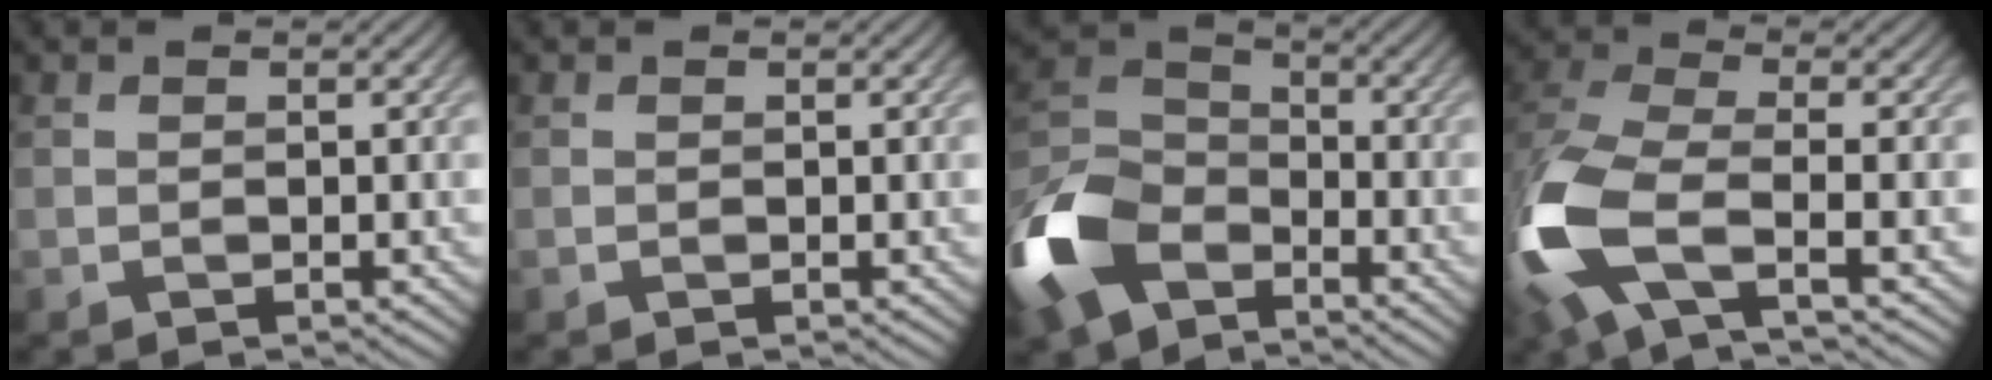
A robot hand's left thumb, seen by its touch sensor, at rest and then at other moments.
{"total": 0.0}
{"total": 14.4, "force": [-7.5, 8.7, 8.7], "torque": [-0.240, -0.025, -0.161]}
{"total": 12.3, "force": [-4.1, 5.7, 10.2], "torque": [-0.270, -0.027, -0.086]}